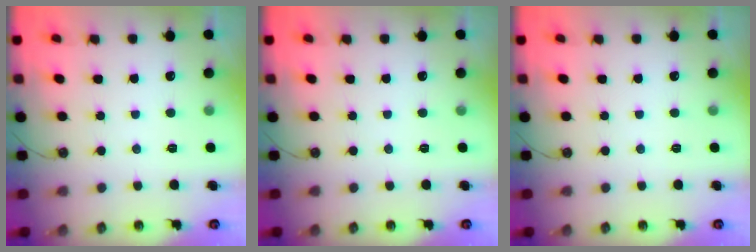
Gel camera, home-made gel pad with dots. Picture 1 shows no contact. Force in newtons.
{"total": 0.0}
{"total": 0.0}